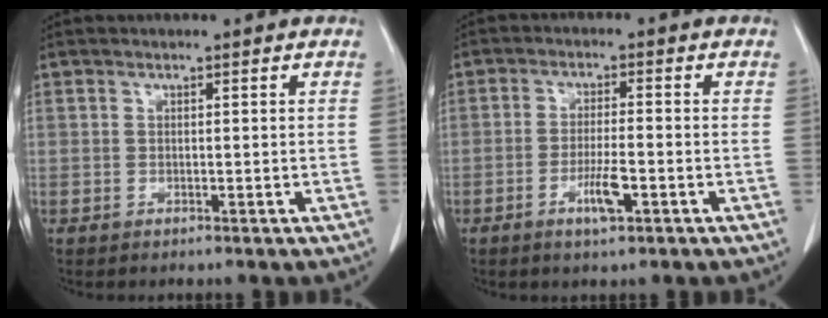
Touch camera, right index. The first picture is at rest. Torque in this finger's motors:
{"motor_torque": [0.00, -0.02, 0.02, 0.02]}